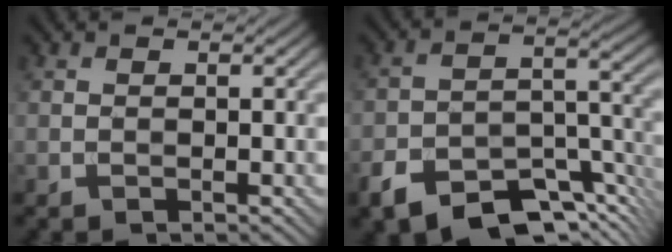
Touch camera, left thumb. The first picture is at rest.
{"total": 10.9, "force": [-8.0, 4.7, 5.8], "torque": [-0.088, -0.012, -0.146]}